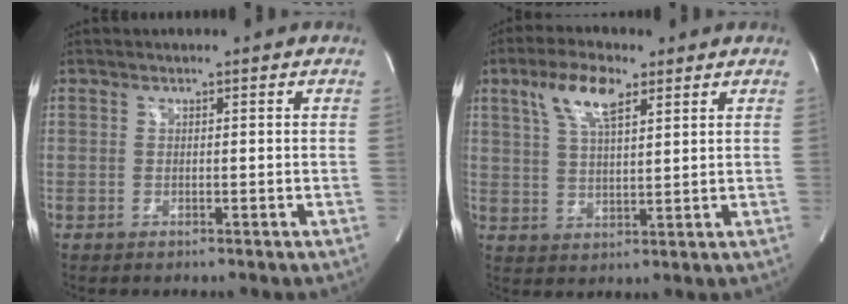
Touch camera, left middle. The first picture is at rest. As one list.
[{"total": 7.9, "force": [4.2, 2.4, 6.2], "torque": [-0.128, 0.012, 0.081]}]